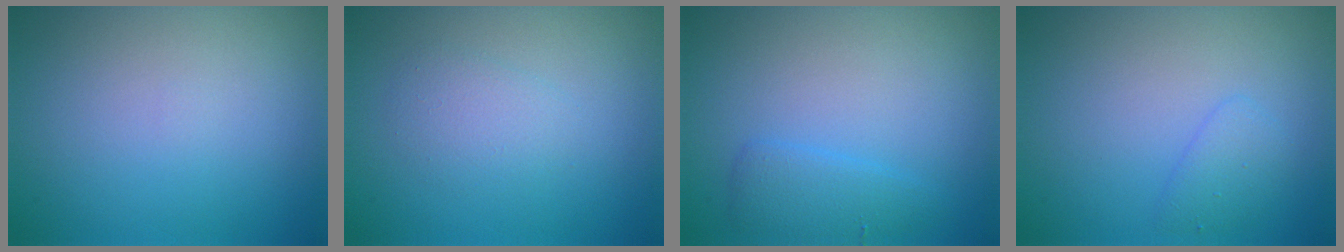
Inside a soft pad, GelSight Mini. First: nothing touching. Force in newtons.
{"total": 1.8, "press": 1.8, "slide": 0.1}
{"total": 2.1, "press": 2.1, "slide": 0.2}
{"total": 1.4, "press": 1.4, "slide": 0.1}